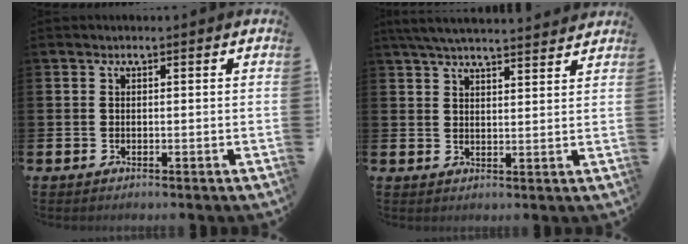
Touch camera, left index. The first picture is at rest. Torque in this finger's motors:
{"motor_torque": [0.90, -0.88, 0.21, 0.12]}